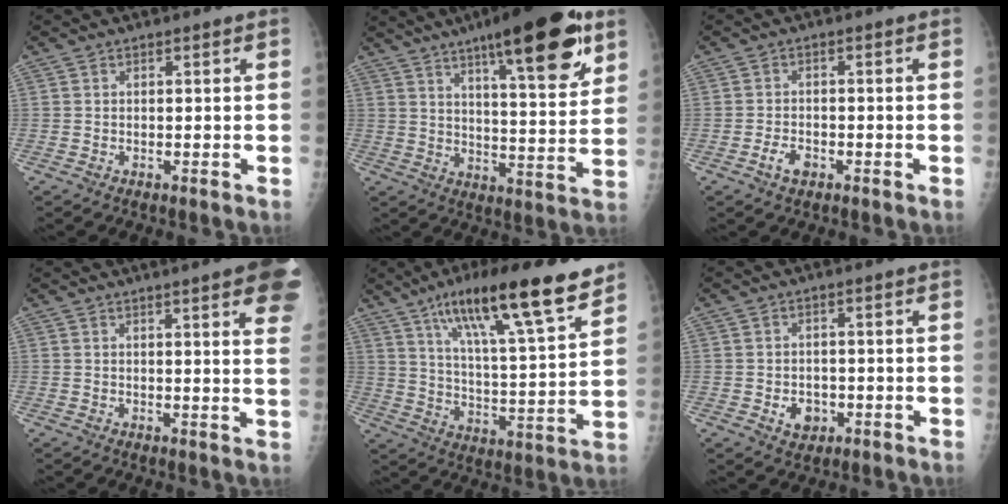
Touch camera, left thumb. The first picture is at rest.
{"total": 20.4, "force": [11.9, 4.9, 15.8], "torque": [-0.204, -0.051, 0.175]}
{"total": 3.1, "force": [-1.5, 1.9, 1.8], "torque": [-0.030, 0.008, -0.025]}
{"total": 13.5, "force": [7.5, 2.4, 11.0], "torque": [-0.118, -0.018, 0.077]}
{"total": 21.8, "force": [14.1, 3.7, 16.2], "torque": [-0.244, -0.051, 0.231]}
{"total": 4.0, "force": [-1.0, 3.3, 2.0], "torque": [-0.013, 0.003, -0.007]}